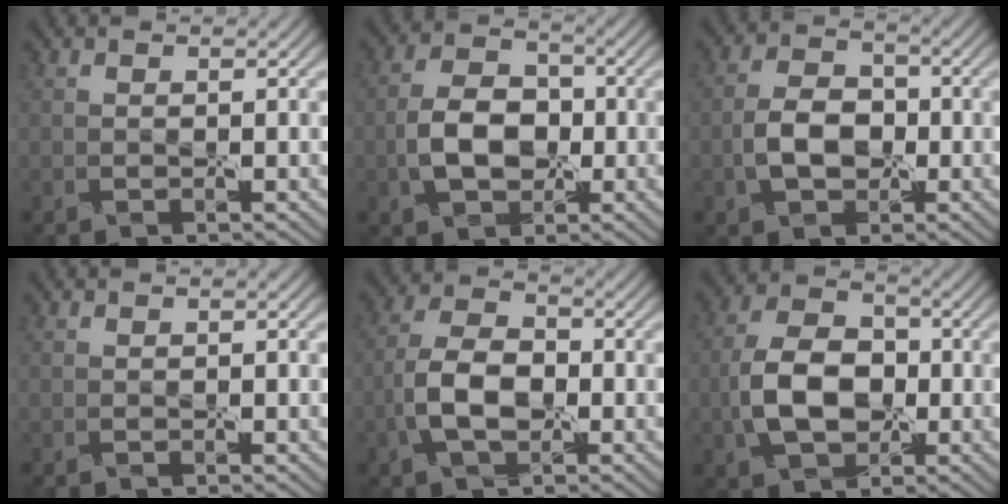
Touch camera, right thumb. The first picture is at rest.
{"total": 5.5, "force": [-1.2, 3.9, 3.7], "torque": [-0.069, 0.009, -0.027]}
{"total": 4.5, "force": [-1.3, 3.1, 3.0], "torque": [-0.057, 0.009, -0.030]}
{"total": 0.6, "force": [-0.1, 0.3, 0.5], "torque": [-0.010, -0.001, -0.001]}
{"total": 5.7, "force": [-2.0, 3.1, 4.3], "torque": [-0.089, 0.013, -0.049]}
{"total": 7.3, "force": [-1.4, 5.0, 5.2], "torque": [-0.107, 0.010, -0.033]}